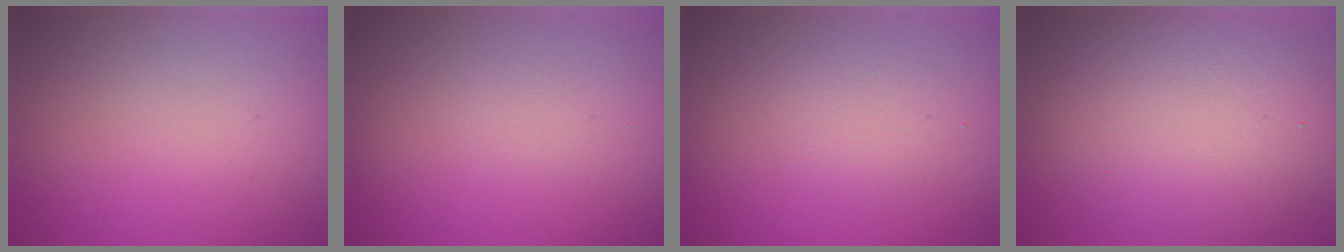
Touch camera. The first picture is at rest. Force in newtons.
{"total": 0.0}
{"total": 1.8, "press": 1.8, "slide": 0.1}
{"total": 8.3, "press": 8.2, "slide": 0.2}